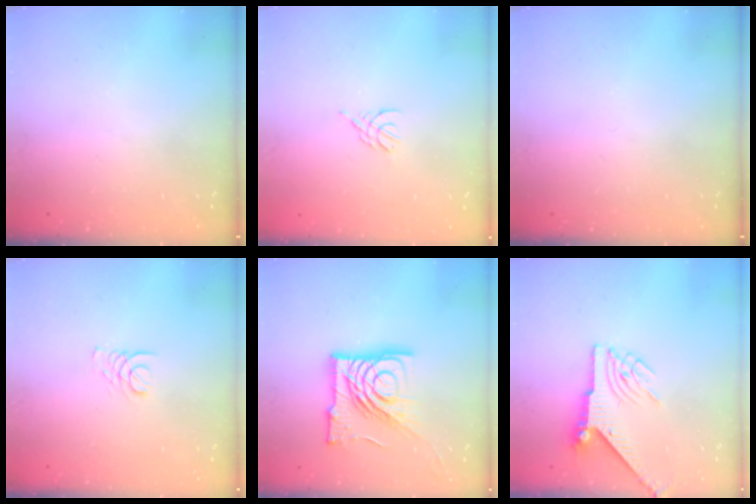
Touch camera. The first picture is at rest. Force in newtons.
{"total": 3.4, "press": 3.3, "slide": 0.5}
{"total": 0.0}
{"total": 1.6, "press": 1.6, "slide": 0.1}
{"total": 23.5, "press": 23.3, "slide": 2.7}
{"total": 6.5, "press": 6.4, "slide": 1.0}